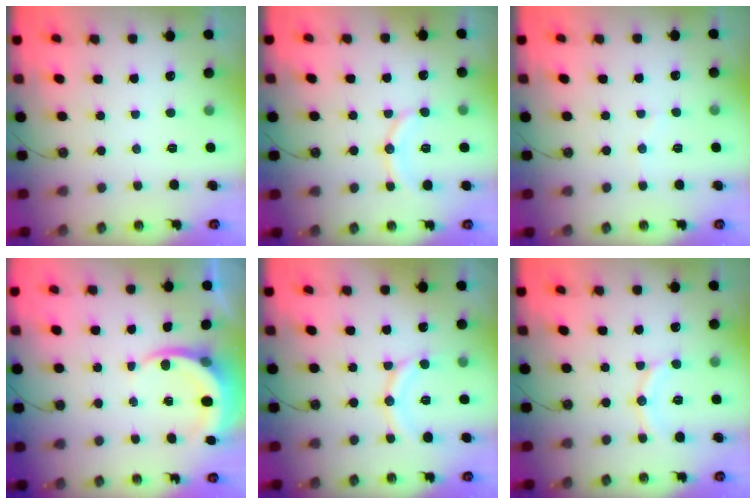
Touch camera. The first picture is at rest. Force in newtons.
{"total": 9.8, "press": 9.7, "slide": 1.5}
{"total": 3.9, "press": 3.9, "slide": 0.4}
{"total": 5.3, "press": 5.3, "slide": 0.4}
{"total": 12.2, "press": 12.1, "slide": 1.2}
{"total": 9.6, "press": 9.5, "slide": 0.9}